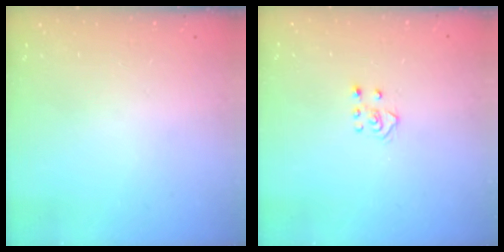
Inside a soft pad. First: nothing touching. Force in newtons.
{"total": 4.3, "press": 4.2, "slide": 0.5}